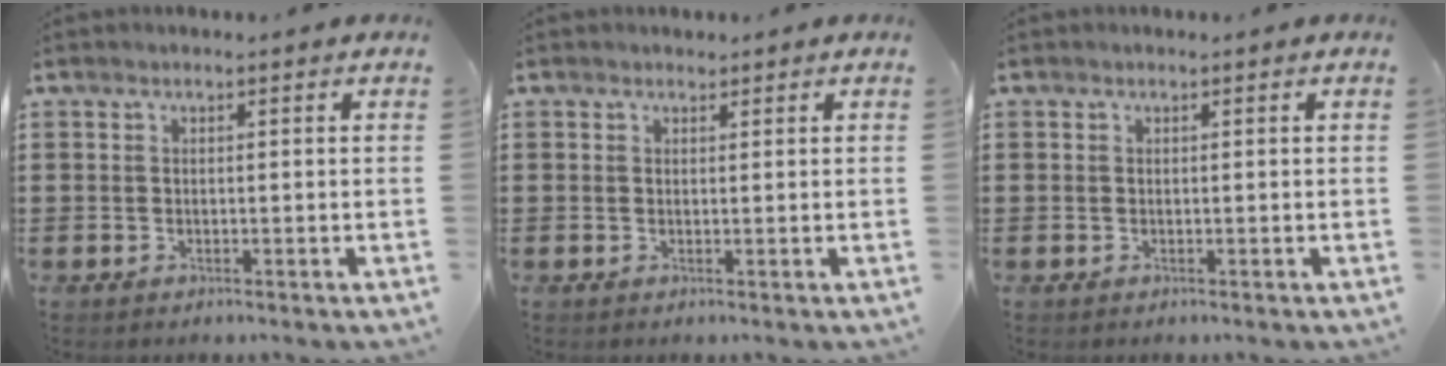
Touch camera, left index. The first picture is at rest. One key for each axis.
{"total": 0.6, "fx": 0.5, "fy": 0.4, "fz": 0.1, "tx": -0.003, "ty": 0.003, "tz": 0.010}
{"total": 0.0}